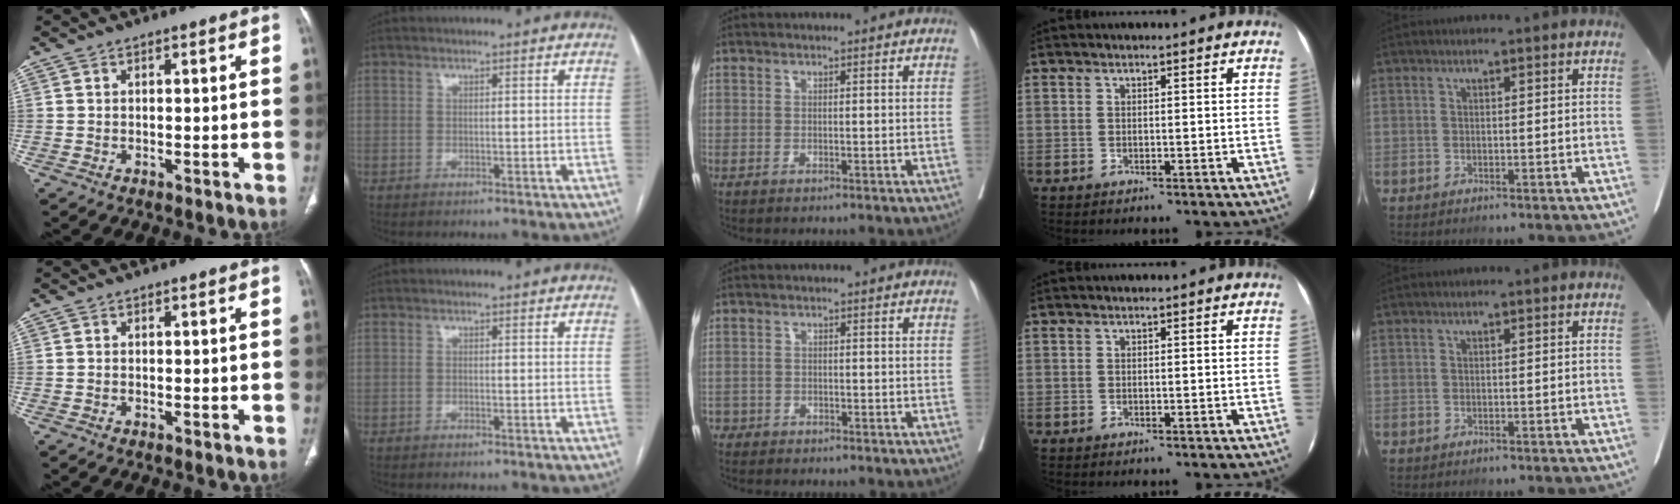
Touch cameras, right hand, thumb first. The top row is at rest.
{"middle": {"total": 1.9, "force": [-1.6, 0.9, -0.1], "torque": [-0.002, 0.000, -0.032]}}